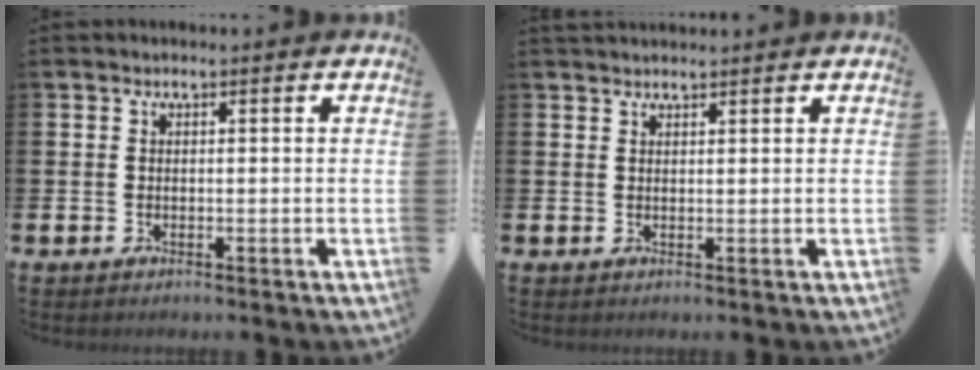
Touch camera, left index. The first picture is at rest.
{"total": 1.0, "force": [1.0, 0.2, 0.1], "torque": [0.008, -0.003, 0.016]}